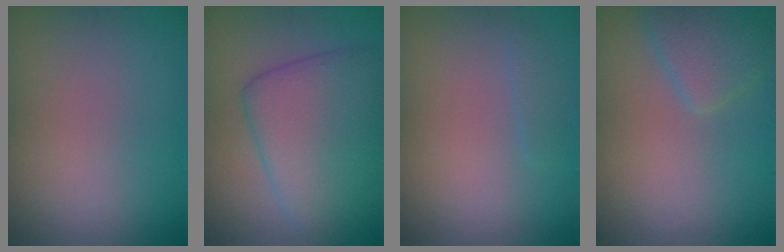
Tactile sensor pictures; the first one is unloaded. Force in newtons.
{"total": 6.9, "press": 6.9, "slide": 0.2}
{"total": 0.7, "press": 0.7, "slide": 0.0}
{"total": 2.5, "press": 2.5, "slide": 0.2}